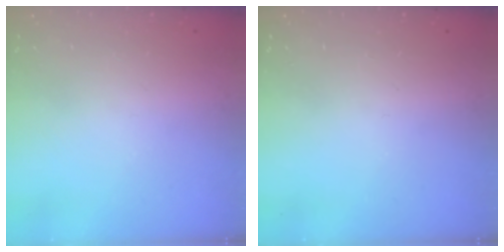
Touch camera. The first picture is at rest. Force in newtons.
{"total": 0.0}